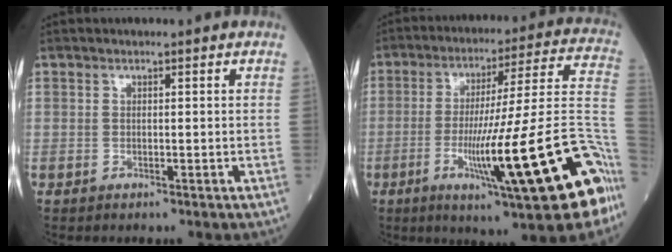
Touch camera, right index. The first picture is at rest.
{"total": 23.4, "force": [-10.0, 0.1, 21.2], "torque": [-0.258, -0.011, -0.153]}